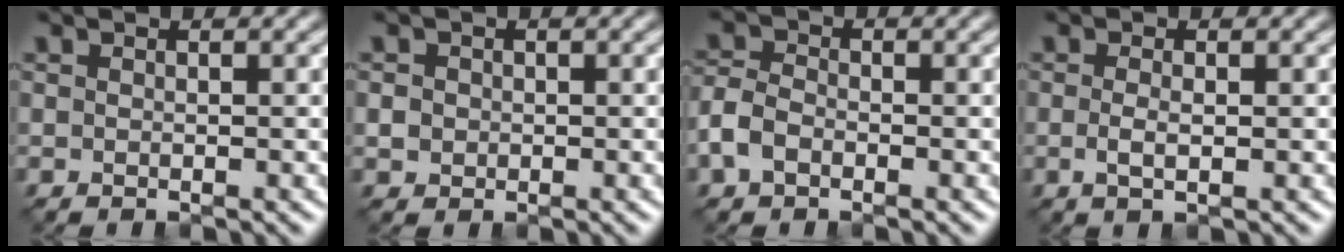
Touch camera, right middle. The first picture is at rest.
{"total": 1.3, "force": [-0.1, 1.2, 0.4], "torque": [-0.002, -0.003, -0.002]}
{"total": 2.9, "force": [-1.3, 1.9, 1.8], "torque": [-0.041, 0.004, -0.038]}
{"total": 1.5, "force": [-0.1, 0.5, 1.4], "torque": [-0.030, -0.003, -0.005]}